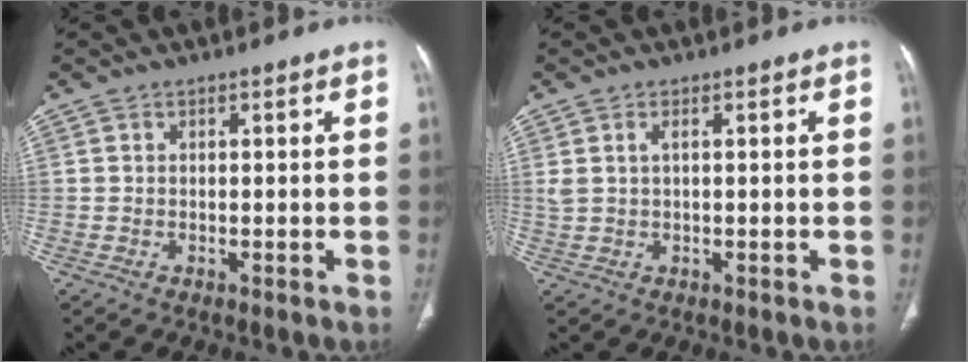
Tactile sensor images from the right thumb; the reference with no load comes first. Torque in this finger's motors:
{"motor_torque": [0.20, -0.08, 0.41, 0.31, 0.02]}